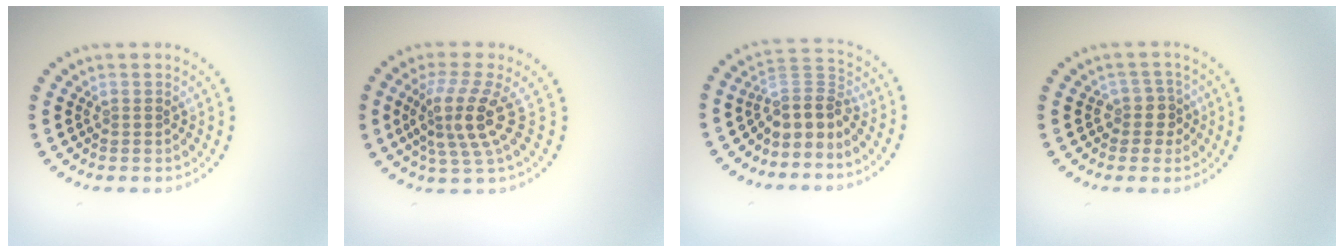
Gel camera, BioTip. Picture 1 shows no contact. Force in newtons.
{"total": 4.4, "press": 3.3, "slide": 2.9}
{"total": 3.5, "press": 2.6, "slide": 2.4}
{"total": 2.2, "press": 1.6, "slide": 1.5}